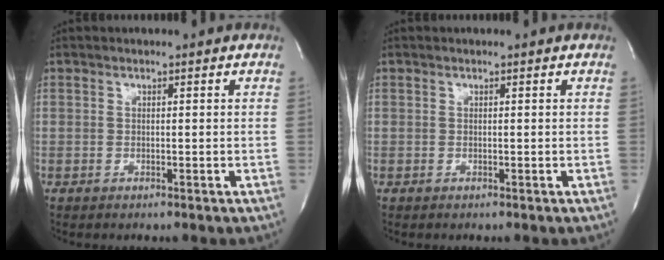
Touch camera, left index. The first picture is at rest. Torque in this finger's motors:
{"motor_torque": [-0.02, 0.02, 0.00, 0.00]}